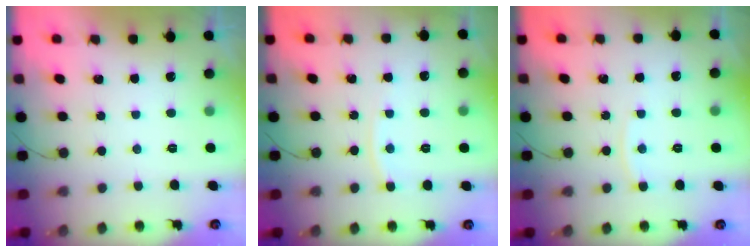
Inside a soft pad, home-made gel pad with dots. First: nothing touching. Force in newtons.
{"total": 4.8, "press": 4.8, "slide": 0.5}
{"total": 2.7, "press": 2.7, "slide": 0.4}